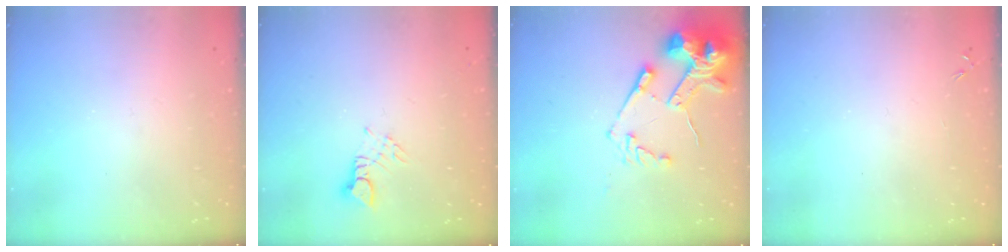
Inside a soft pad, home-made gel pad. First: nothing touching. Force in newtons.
{"total": 3.1, "press": 3.0, "slide": 0.4}
{"total": 17.2, "press": 17.0, "slide": 2.3}
{"total": 0.0}